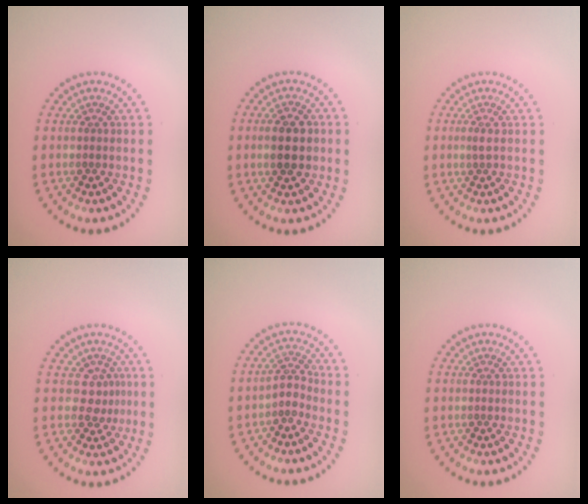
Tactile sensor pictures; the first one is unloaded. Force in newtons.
{"total": 3.7, "press": 3.7, "slide": 0.2}
{"total": 0.8, "press": 0.6, "slide": 0.6}
{"total": 2.0, "press": 1.4, "slide": 1.4}
{"total": 1.8, "press": 1.4, "slide": 1.2}
{"total": 0.0}